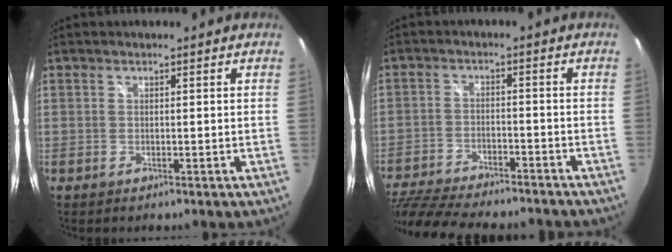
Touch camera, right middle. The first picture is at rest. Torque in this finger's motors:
{"motor_torque": [1.09, -1.05, 0.23, 0.15]}